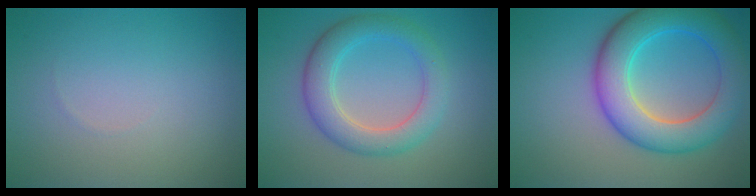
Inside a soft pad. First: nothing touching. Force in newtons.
{"total": 4.7, "press": 4.7, "slide": 0.2}
{"total": 8.2, "press": 8.2, "slide": 0.3}